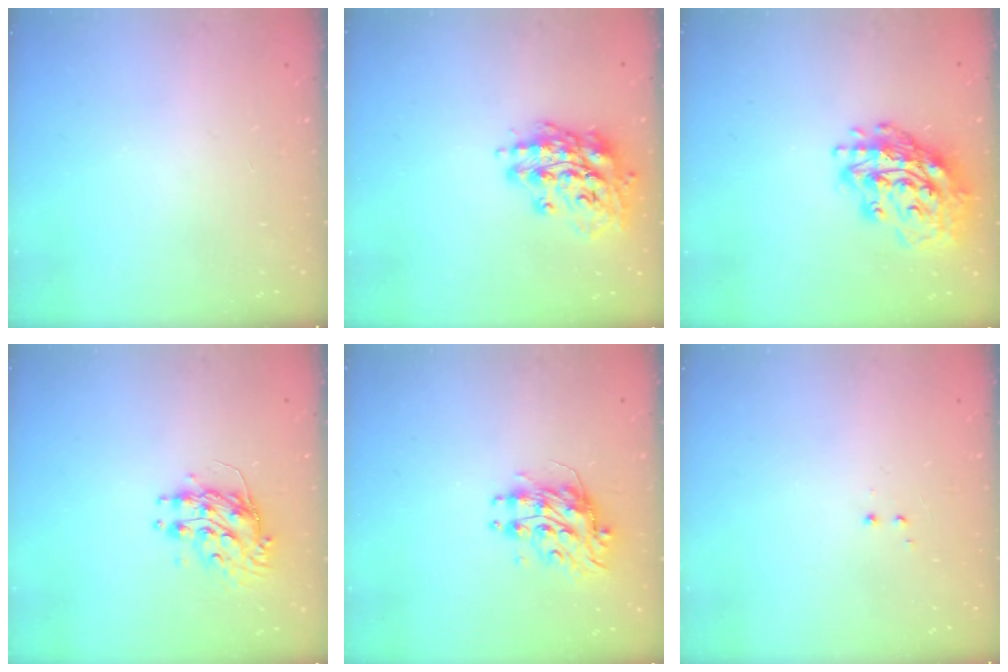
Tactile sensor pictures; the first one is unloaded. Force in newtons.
{"total": 14.5, "press": 14.3, "slide": 2.1}
{"total": 21.4, "press": 21.3, "slide": 2.1}
{"total": 9.0, "press": 9.0, "slide": 0.5}
{"total": 9.4, "press": 9.3, "slide": 0.7}
{"total": 1.2, "press": 1.1, "slide": 0.6}